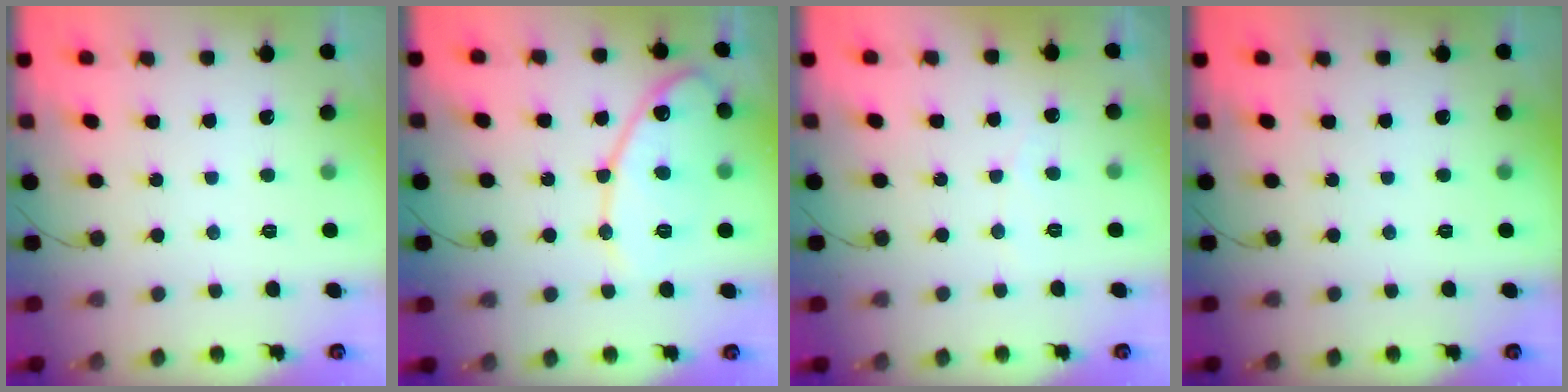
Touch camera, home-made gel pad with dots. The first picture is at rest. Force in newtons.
{"total": 14.0, "press": 13.9, "slide": 1.2}
{"total": 2.6, "press": 2.6, "slide": 0.2}
{"total": 0.0}